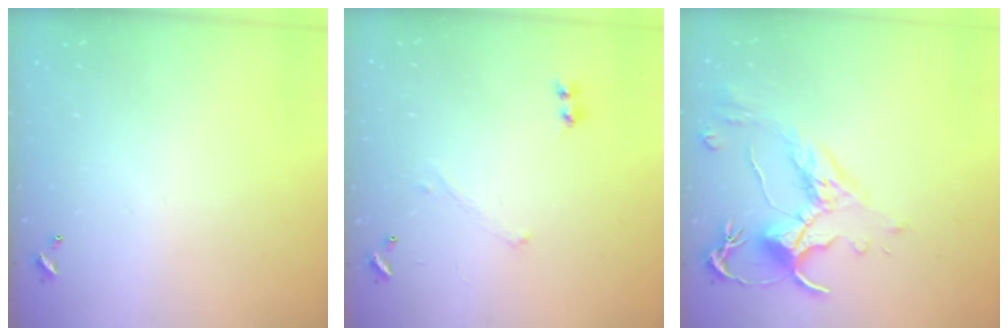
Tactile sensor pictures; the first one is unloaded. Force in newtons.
{"total": 0.7, "press": 0.7, "slide": 0.3}
{"total": 2.5, "press": 2.1, "slide": 1.4}